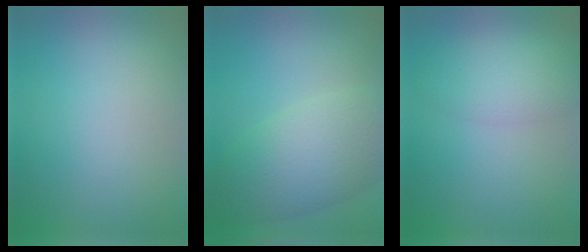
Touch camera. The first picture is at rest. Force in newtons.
{"total": 7.0, "press": 7.0, "slide": 0.6}
{"total": 4.8, "press": 4.8, "slide": 0.2}